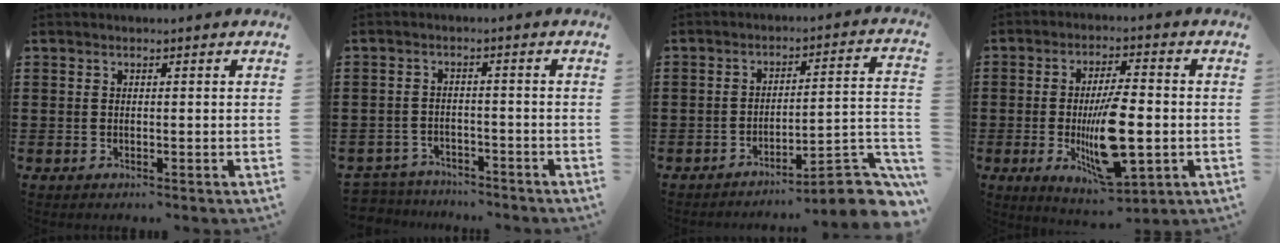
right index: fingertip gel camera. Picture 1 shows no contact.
{"total": 3.7, "force": [-3.6, 0.7, -0.1], "torque": [-0.012, -0.001, -0.080]}
{"total": 6.9, "force": [-5.3, 1.0, 4.3], "torque": [-0.064, -0.005, -0.102]}
{"total": 12.3, "force": [-2.4, 4.3, 11.3], "torque": [-0.215, -0.016, -0.040]}